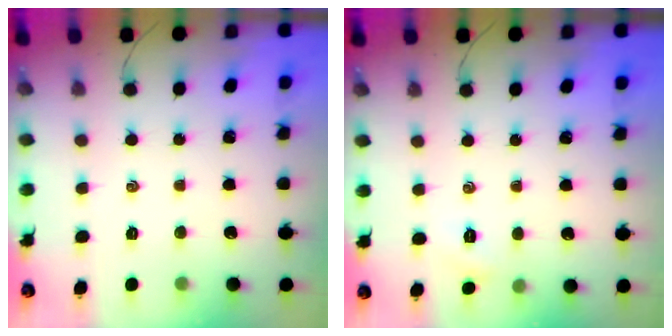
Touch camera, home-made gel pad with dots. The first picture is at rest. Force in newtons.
{"total": 2.5, "press": 2.4, "slide": 0.7}